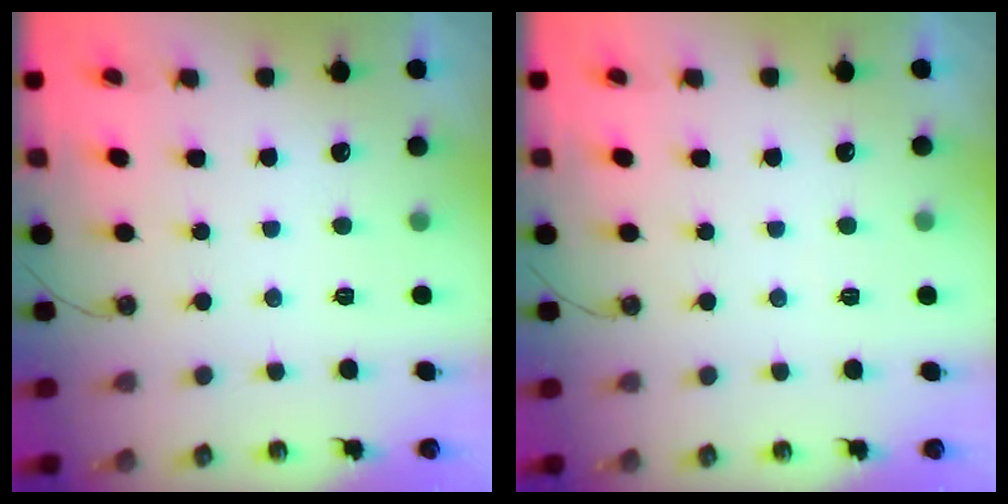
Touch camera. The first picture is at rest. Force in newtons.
{"total": 3.1, "press": 3.0, "slide": 0.5}